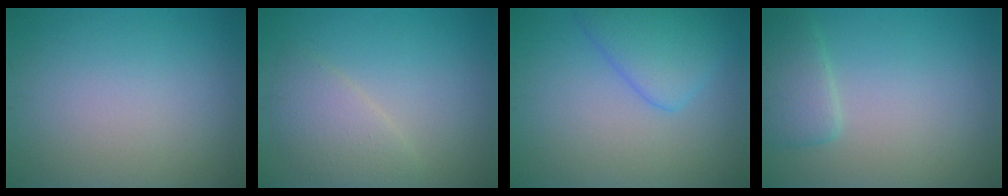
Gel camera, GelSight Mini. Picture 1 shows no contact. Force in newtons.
{"total": 2.9, "press": 2.9, "slide": 0.2}
{"total": 4.1, "press": 4.1, "slide": 0.3}
{"total": 2.9, "press": 2.9, "slide": 0.3}